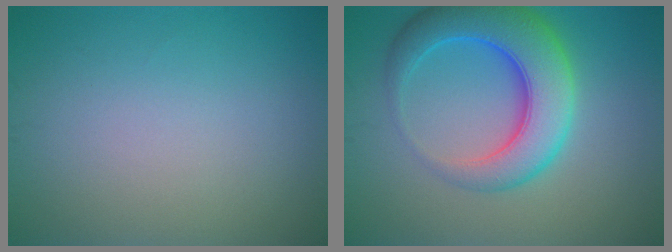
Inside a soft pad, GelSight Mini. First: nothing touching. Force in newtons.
{"total": 8.0, "press": 8.0, "slide": 0.3}